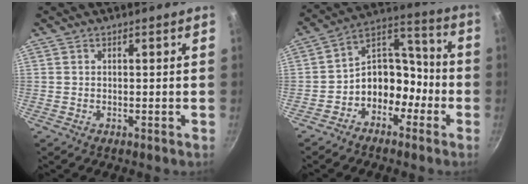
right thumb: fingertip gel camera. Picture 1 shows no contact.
{"total": 11.4, "force": [-4.6, 8.6, 5.9], "torque": [-0.036, 0.081, -0.089]}